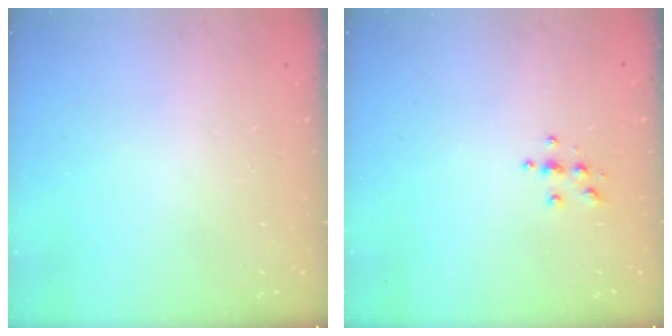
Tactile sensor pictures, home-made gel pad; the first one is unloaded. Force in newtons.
{"total": 3.9, "press": 3.8, "slide": 0.4}